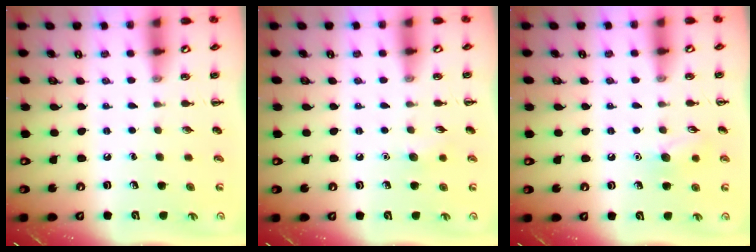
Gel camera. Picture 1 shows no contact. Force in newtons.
{"total": 5.0, "press": 4.9, "slide": 1.3}
{"total": 8.5, "press": 8.4, "slide": 1.7}